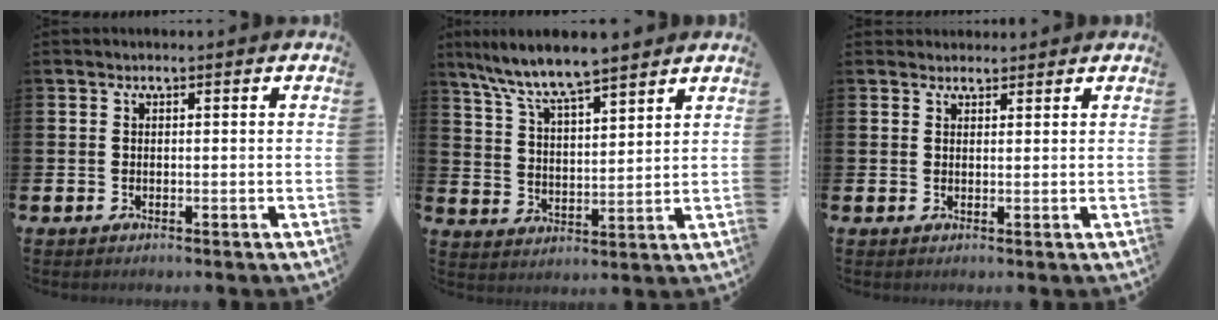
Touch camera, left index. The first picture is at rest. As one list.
[{"total": 8.0, "force": [7.5, 0.7, 2.8], "torque": [-0.085, -0.038, 0.134]}, {"total": 2.0, "force": [1.8, 0.7, -0.1], "torque": [0.010, -0.004, 0.033]}]